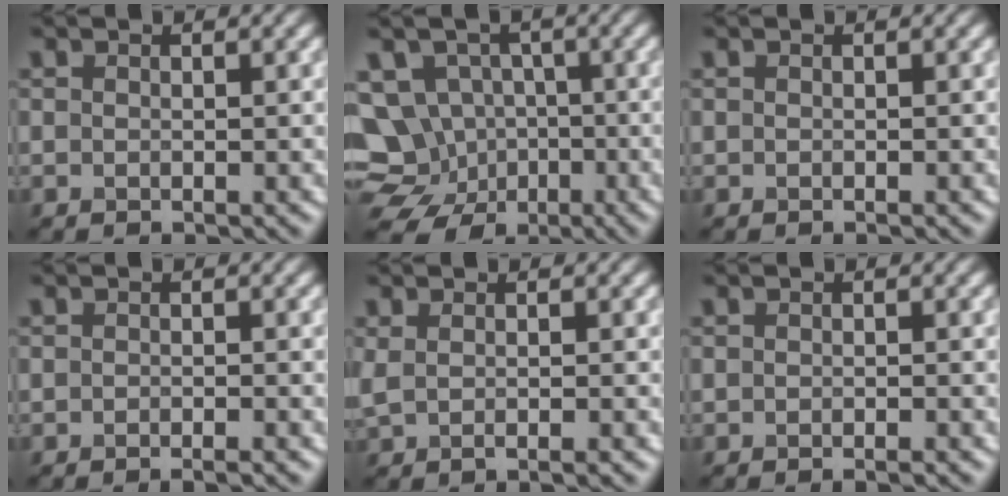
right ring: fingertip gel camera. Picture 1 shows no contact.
{"total": 10.1, "force": [-4.0, 8.6, 3.5], "torque": [-0.039, -0.011, -0.079]}
{"total": 0.0}
{"total": 1.1, "force": [-0.8, 0.2, 0.7], "torque": [-0.009, -0.003, -0.014]}
{"total": 1.8, "force": [-0.3, 0.6, 1.7], "torque": [-0.028, -0.005, -0.005]}
{"total": 0.8, "force": [-0.6, 0.1, 0.5], "torque": [-0.006, -0.002, -0.010]}